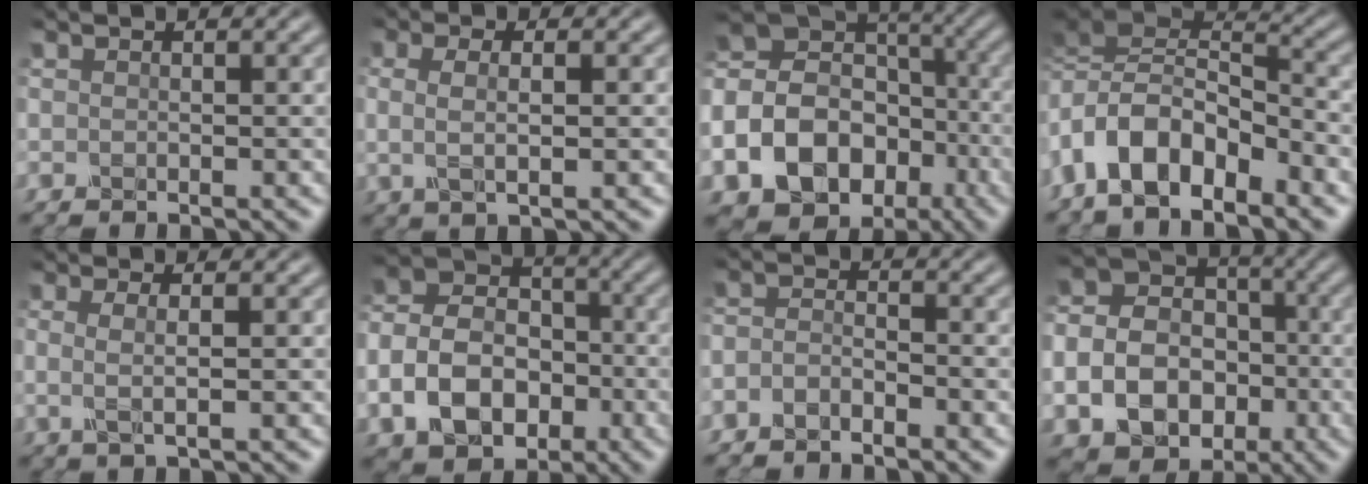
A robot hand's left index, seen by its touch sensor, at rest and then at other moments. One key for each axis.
{"total": 2.7, "fx": 0.4, "fy": 0.8, "fz": 2.5, "tx": -0.052, "ty": 0.003, "tz": 0.005}
{"total": 17.4, "fx": -6.8, "fy": 14.1, "fz": 7.6, "tx": -0.179, "ty": -0.017, "tz": -0.118}
{"total": 9.1, "fx": -3.4, "fy": 4.7, "fz": 7.0, "tx": -0.125, "ty": 0.014, "tz": -0.071}
{"total": 2.0, "fx": 0.3, "fy": 0.6, "fz": 1.9, "tx": -0.035, "ty": 0.003, "tz": 0.002}
{"total": 8.6, "fx": -3.2, "fy": 6.4, "fz": 4.8, "tx": -0.098, "ty": 0.004, "tz": -0.072}
{"total": 1.9, "fx": -1.5, "fy": 0.8, "fz": 0.9, "tx": -0.021, "ty": 0.005, "tz": -0.038}
{"total": 9.9, "fx": -3.0, "fy": 8.0, "fz": 5.0, "tx": -0.092, "ty": -0.022, "tz": -0.065}